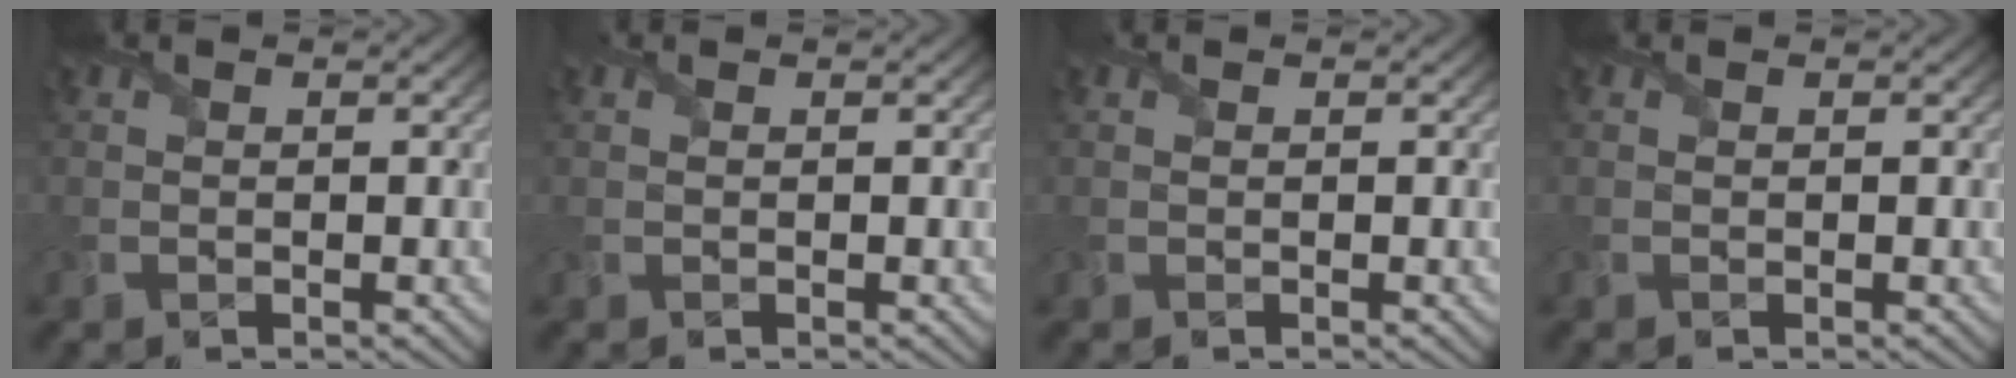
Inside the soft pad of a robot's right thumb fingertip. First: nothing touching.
{"total": 0.0}
{"total": 0.0}
{"total": 0.0}